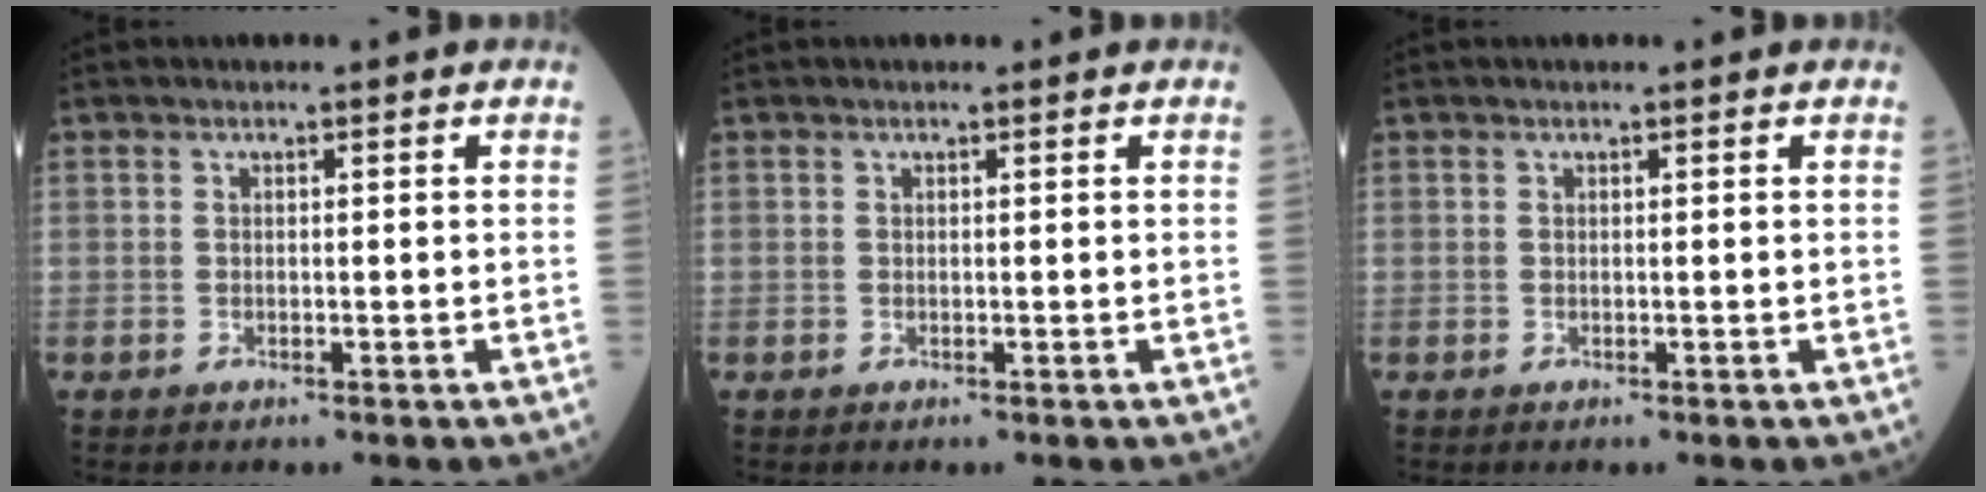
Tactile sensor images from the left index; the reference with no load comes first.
{"total": 0.5, "force": [0.4, 0.1, 0.3], "torque": [-0.009, 0.004, 0.006]}
{"total": 0.0}